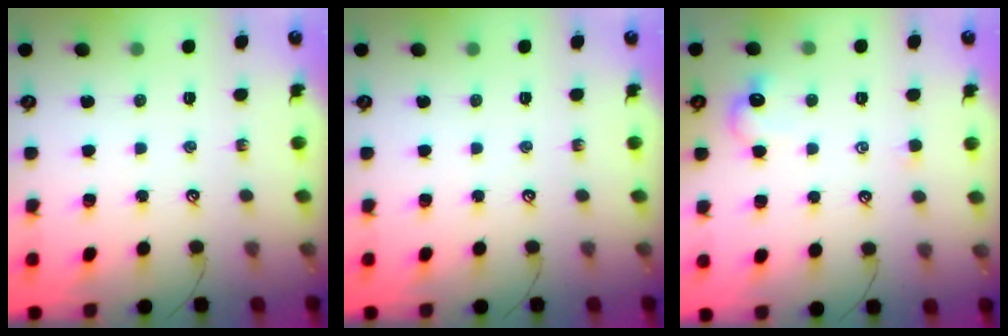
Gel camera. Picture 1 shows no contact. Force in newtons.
{"total": 0.0}
{"total": 1.9, "press": 1.8, "slide": 0.6}